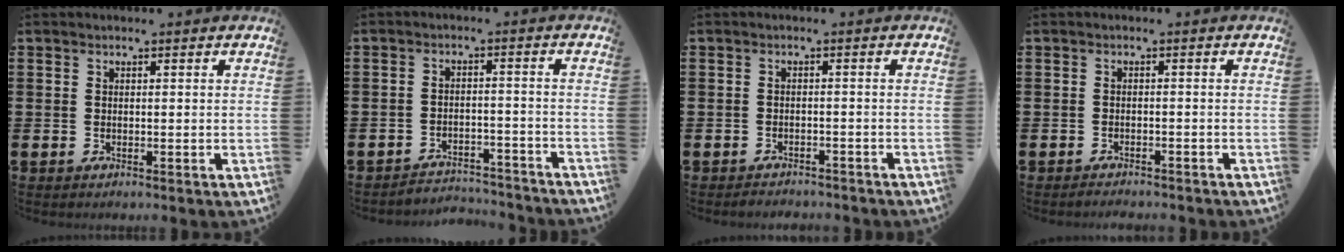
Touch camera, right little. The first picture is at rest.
{"total": 3.2, "force": [-3.2, 0.2, -0.2], "torque": [-0.005, 0.004, -0.069]}
{"total": 1.3, "force": [-1.3, 0.1, 0.0], "torque": [-0.004, 0.001, -0.028]}
{"total": 1.2, "force": [-1.2, 0.0, 0.0], "torque": [-0.004, 0.001, -0.025]}